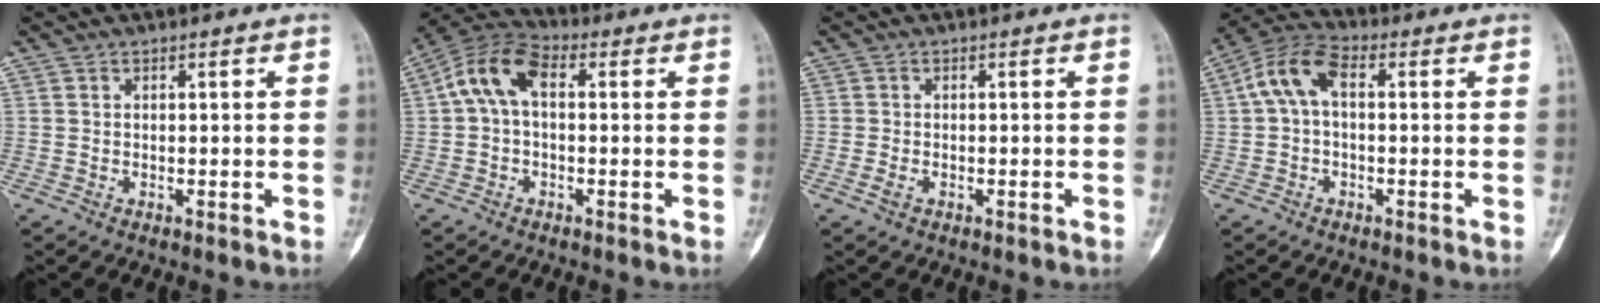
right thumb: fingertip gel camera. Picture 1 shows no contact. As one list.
[{"total": 9.2, "force": [1.1, 5.4, 7.4], "torque": [-0.139, 0.032, 0.008]}, {"total": 1.4, "force": [-0.7, 0.8, 1.0], "torque": [-0.024, 0.003, -0.013]}, {"total": 7.9, "force": [0.7, 4.4, 6.6], "torque": [-0.130, 0.030, 0.004]}]